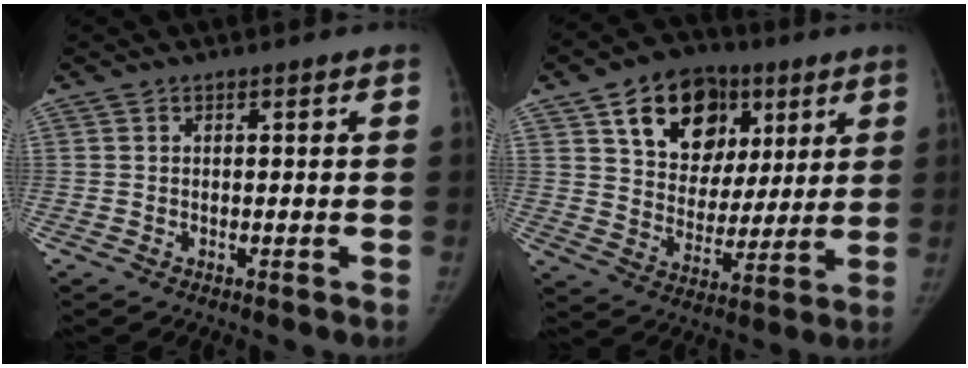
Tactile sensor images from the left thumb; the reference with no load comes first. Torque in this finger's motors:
{"motor_torque": [0.49, 0.49, 0.43, 0.35, 0.11]}